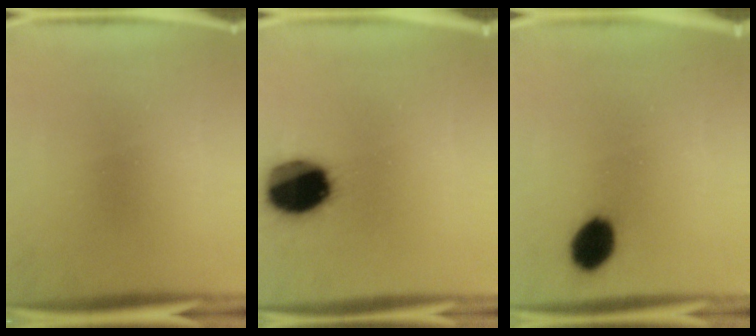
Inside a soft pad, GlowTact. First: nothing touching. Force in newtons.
{"total": 18.6}
{"total": 8.2}